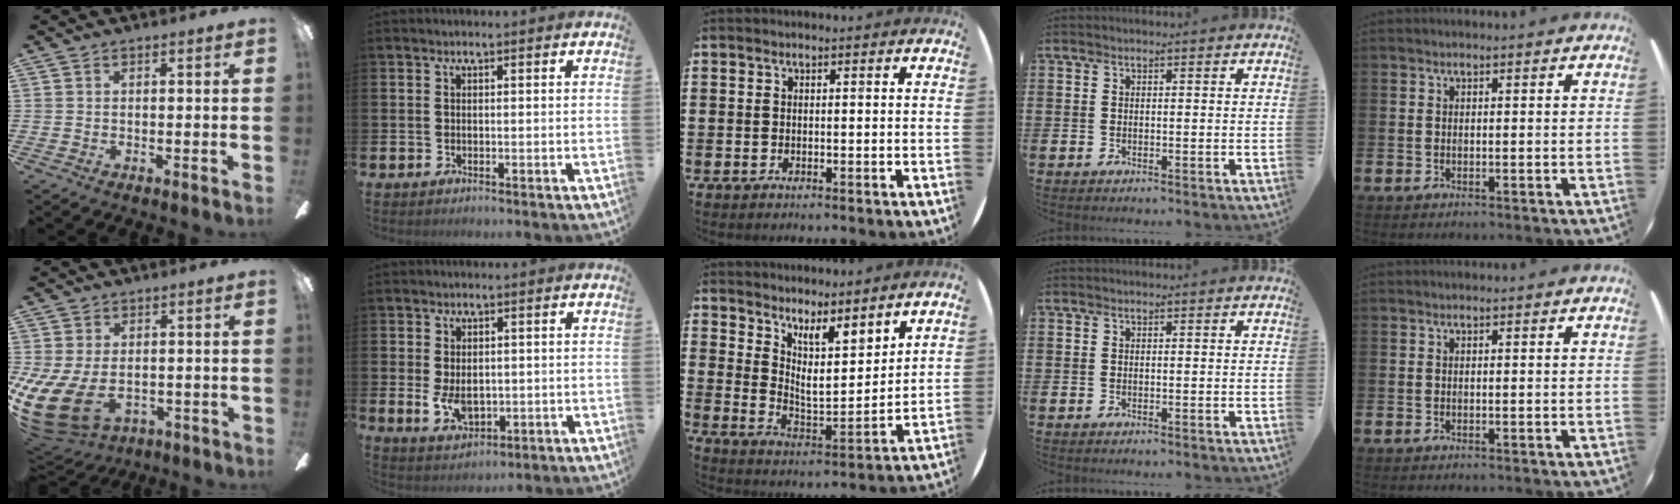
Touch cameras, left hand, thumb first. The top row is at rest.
{"thumb": {"total": 11.6, "force": [-1.7, 7.5, 8.6], "torque": [-0.202, -0.007, -0.028]}, "index": {"total": 4.0, "force": [-0.1, 2.6, 3.1], "torque": [-0.044, 0.000, -0.004]}, "middle": {"total": 6.6, "force": [5.7, 1.7, 2.8], "torque": [-0.068, -0.043, 0.100]}}